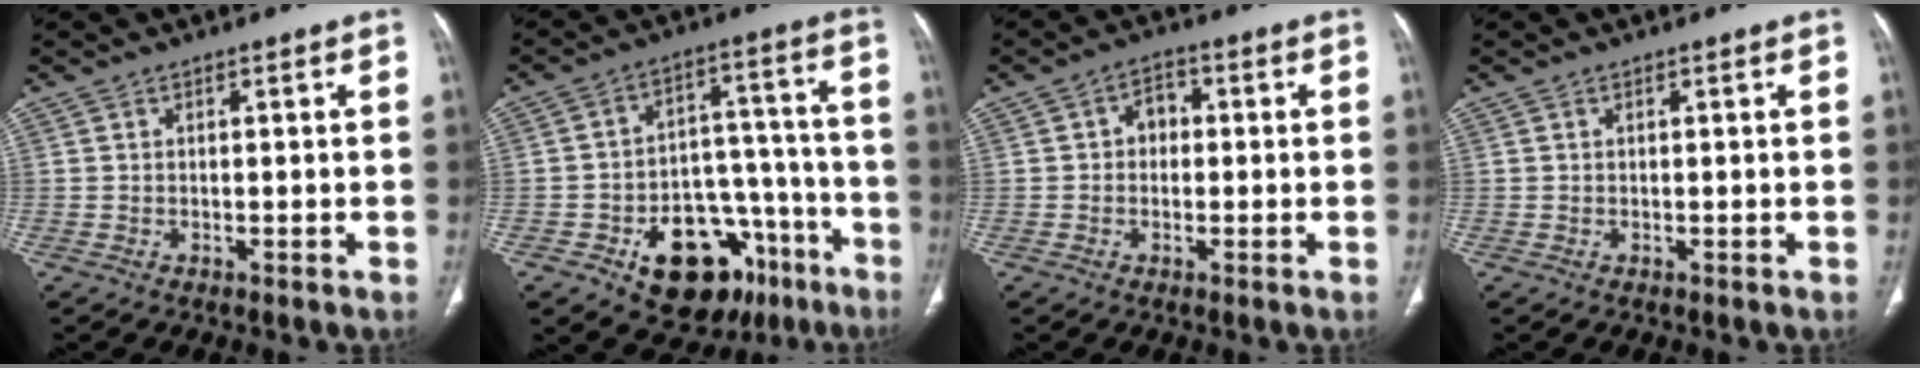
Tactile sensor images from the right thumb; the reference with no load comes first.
{"total": 19.8, "force": [-10.5, 12.0, 11.7], "torque": [-0.116, 0.087, -0.143]}
{"total": 3.8, "force": [0.1, 3.0, 2.4], "torque": [-0.018, 0.014, -0.006]}
{"total": 0.0}